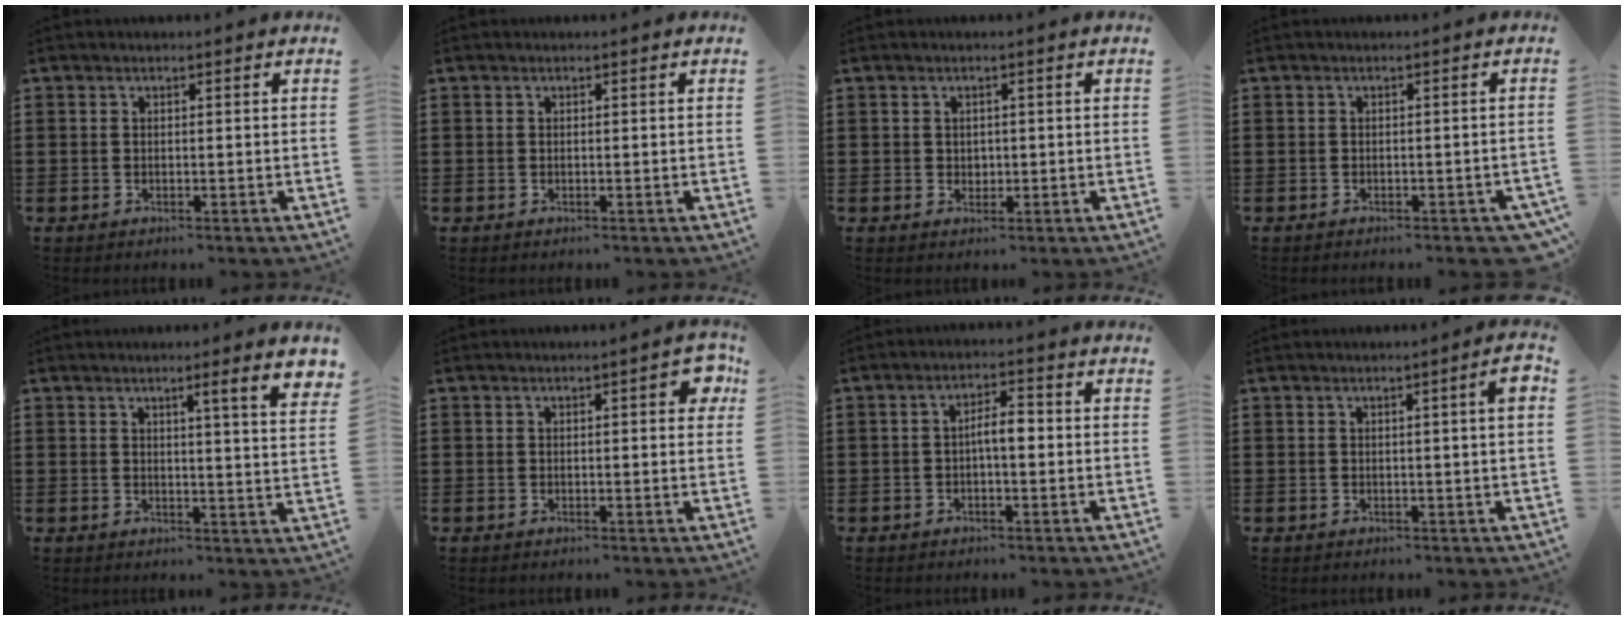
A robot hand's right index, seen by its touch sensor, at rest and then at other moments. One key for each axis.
{"total": 0.0}
{"total": 1.2, "fx": 0.4, "fy": 1.1, "fz": 0.3, "tx": -0.009, "ty": 0.005, "tz": 0.008}
{"total": 1.1, "fx": -1.0, "fy": 0.1, "fz": 0.5, "tx": -0.012, "ty": -0.002, "tz": -0.019}
{"total": 5.0, "fx": 2.8, "fy": -0.3, "fz": 4.1, "tx": -0.061, "ty": -0.015, "tz": 0.040}
{"total": 3.4, "fx": 1.0, "fy": 0.9, "fz": 3.1, "tx": -0.045, "ty": 0.001, "tz": 0.011}
{"total": 3.5, "fx": -0.4, "fy": 1.0, "fz": 3.4, "tx": -0.061, "ty": 0.007, "tz": -0.009}
{"total": 2.8, "fx": 0.6, "fy": -0.1, "fz": 2.7, "tx": -0.050, "ty": -0.001, "tz": 0.010}